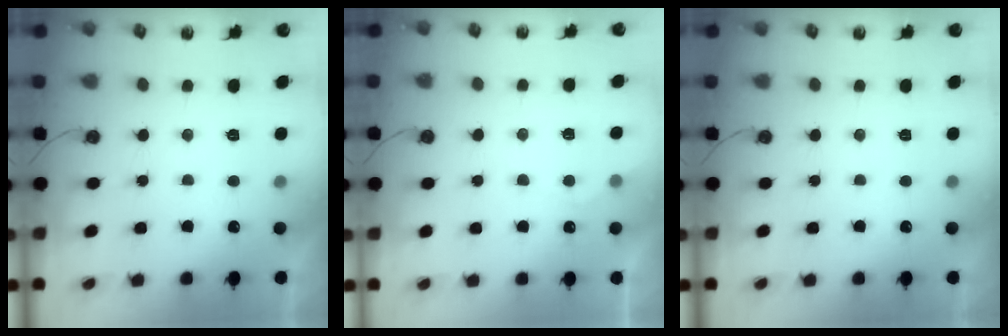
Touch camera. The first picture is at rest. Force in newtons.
{"total": 4.2, "press": 4.2, "slide": 0.5}
{"total": 0.0}